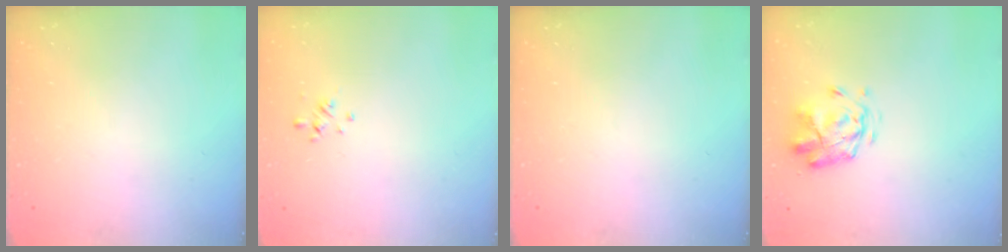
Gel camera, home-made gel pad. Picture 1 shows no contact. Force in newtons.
{"total": 0.6, "press": 0.4, "slide": 0.5}
{"total": 0.0}
{"total": 2.9, "press": 2.6, "slide": 1.3}